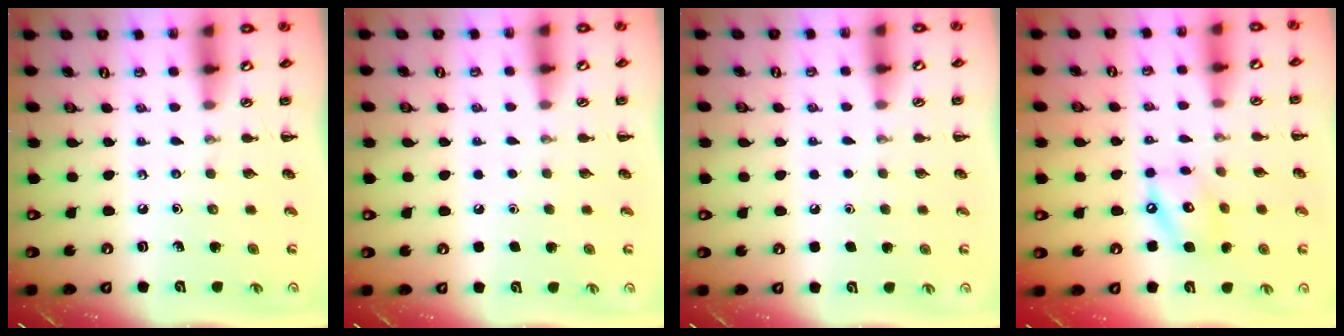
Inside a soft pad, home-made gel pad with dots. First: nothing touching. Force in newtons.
{"total": 1.6, "press": 1.6, "slide": 0.1}
{"total": 1.7, "press": 1.7, "slide": 0.1}
{"total": 9.9, "press": 9.8, "slide": 1.4}